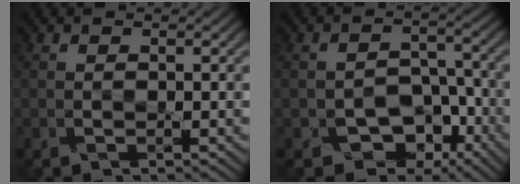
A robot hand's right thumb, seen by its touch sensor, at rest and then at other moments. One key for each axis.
{"total": 7.6, "fx": -4.6, "fy": 5.1, "fz": 3.3, "tx": -0.049, "ty": -0.004, "tz": -0.071}